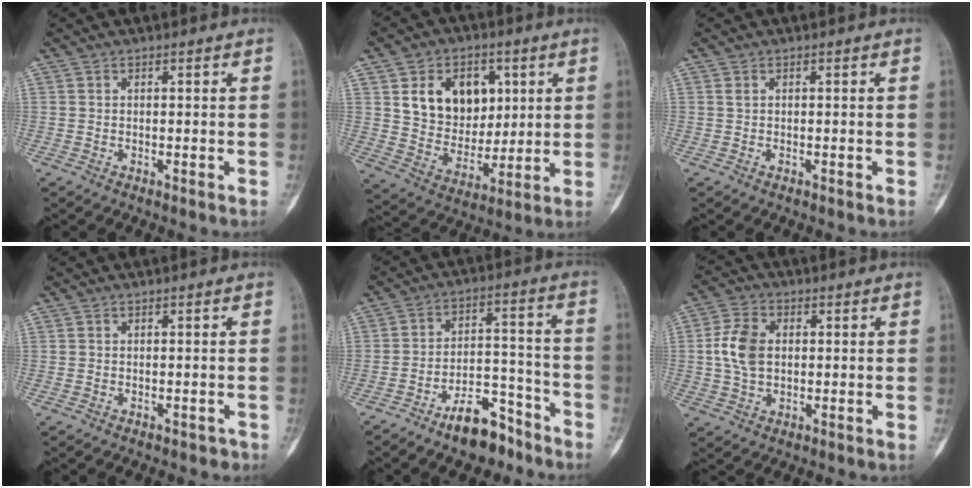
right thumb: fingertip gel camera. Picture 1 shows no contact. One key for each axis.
{"total": 15.0, "fx": 4.7, "fy": 11.1, "fz": 9.0, "tx": -0.090, "ty": -0.021, "tz": 0.090}
{"total": 0.0}
{"total": 0.8, "fx": -0.5, "fy": 0.6, "fz": 0.1, "tx": 0.002, "ty": 0.010, "tz": -0.006}
{"total": 10.6, "fx": -7.7, "fy": 4.8, "fz": 5.4, "tx": -0.067, "ty": 0.075, "tz": -0.130}
{"total": 7.9, "fx": 0.7, "fy": 5.4, "fz": 5.7, "tx": -0.113, "ty": 0.010, "tz": 0.012}